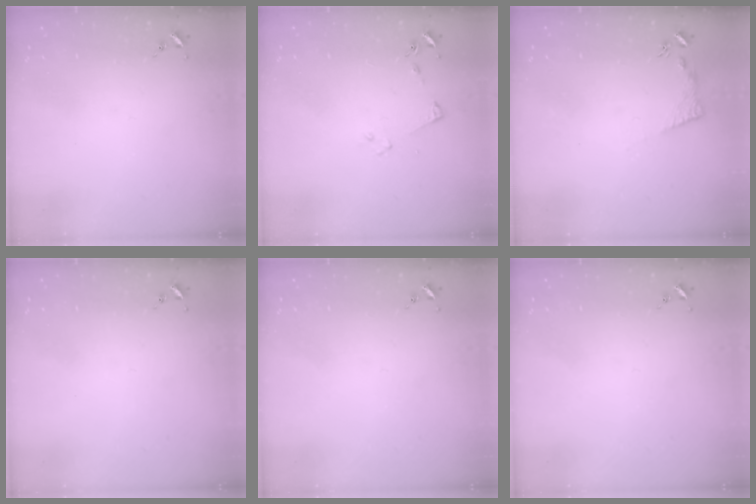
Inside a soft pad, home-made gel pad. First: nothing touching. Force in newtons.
{"total": 4.5, "press": 4.5, "slide": 0.6}
{"total": 6.0, "press": 6.0, "slide": 0.4}
{"total": 0.0}
{"total": 0.0}
{"total": 0.0}